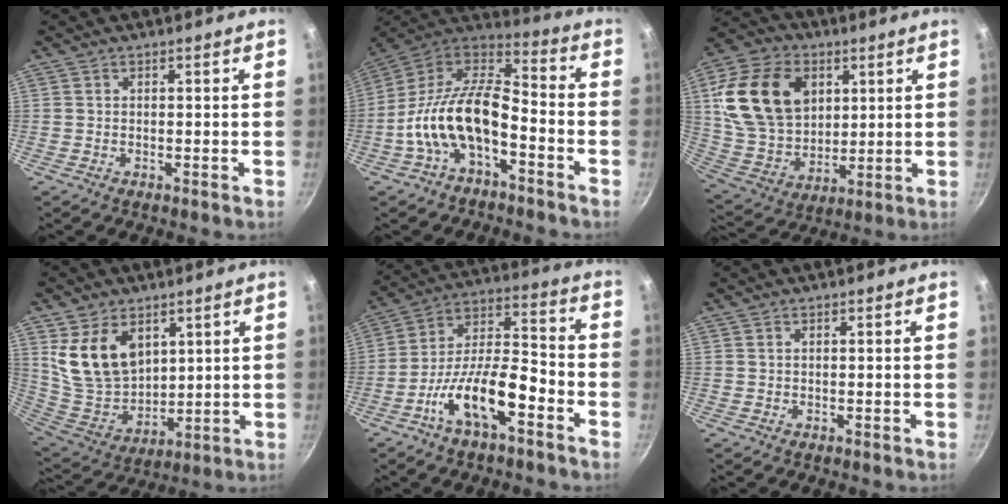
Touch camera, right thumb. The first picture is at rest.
{"total": 16.9, "force": [-5.6, 8.7, 13.3], "torque": [-0.243, 0.066, -0.120]}
{"total": 21.1, "force": [6.0, 15.3, 13.2], "torque": [-0.218, -0.010, 0.116]}
{"total": 14.6, "force": [5.9, 9.9, 8.9], "torque": [-0.136, -0.043, 0.133]}
{"total": 14.9, "force": [-7.4, 5.5, 11.7], "torque": [-0.193, 0.057, -0.141]}
{"total": 0.0}